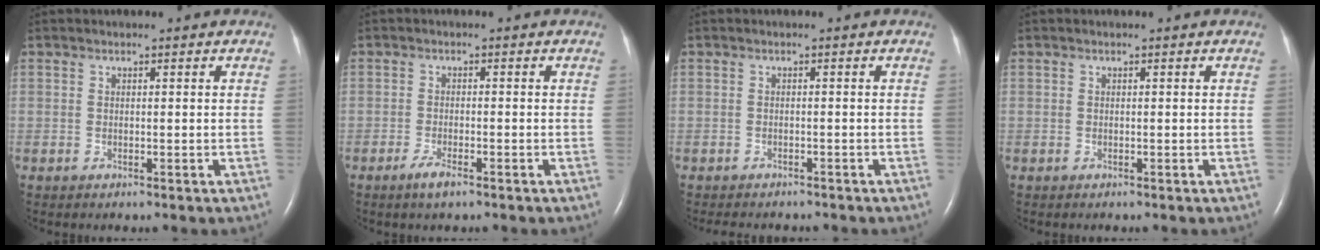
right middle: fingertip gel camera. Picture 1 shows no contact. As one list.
[{"total": 2.6, "force": [-1.7, 0.4, 1.8], "torque": [-0.045, -0.004, -0.033]}, {"total": 6.0, "force": [-5.3, 1.6, 2.2], "torque": [-0.029, -0.001, -0.066]}, {"total": 0.0}]